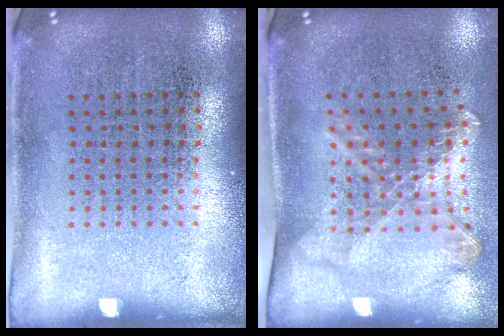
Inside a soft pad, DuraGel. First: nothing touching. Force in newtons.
{"total": 1.9, "press": 1.4, "slide": 1.3}